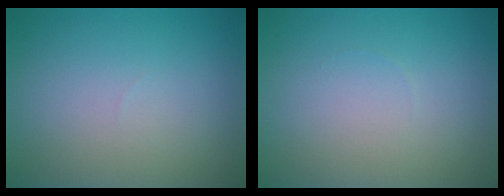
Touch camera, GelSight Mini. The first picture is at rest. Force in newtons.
{"total": 0.0}